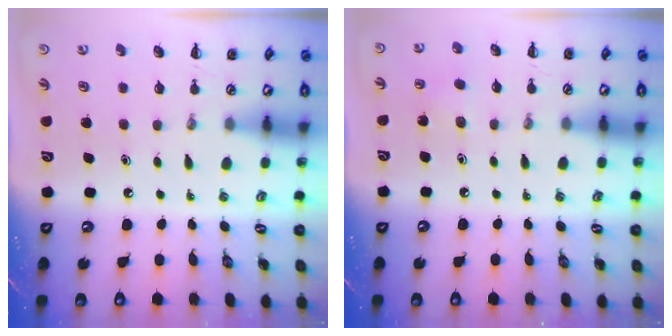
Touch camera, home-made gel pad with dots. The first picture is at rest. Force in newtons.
{"total": 6.0, "press": 5.8, "slide": 1.6}